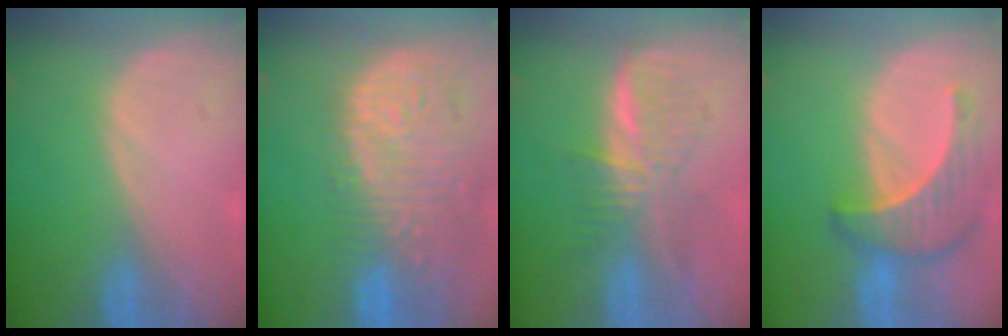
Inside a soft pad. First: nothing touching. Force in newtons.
{"total": 14.4, "press": 11.8, "slide": 8.2}
{"total": 6.0, "press": 6.0, "slide": 0.1}
{"total": 7.1, "press": 7.0, "slide": 1.1}